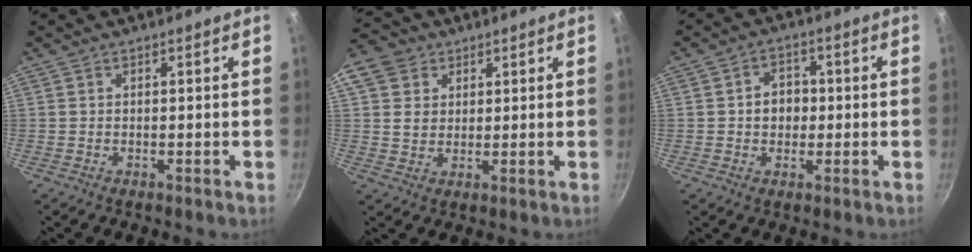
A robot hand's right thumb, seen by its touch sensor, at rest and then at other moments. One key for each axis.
{"total": 8.6, "fx": 3.5, "fy": 7.1, "fz": 3.4, "tx": -0.044, "ty": -0.001, "tz": 0.055}
{"total": 5.4, "fx": 0.0, "fy": 4.4, "fz": 3.2, "tx": -0.021, "ty": 0.010, "tz": -0.005}